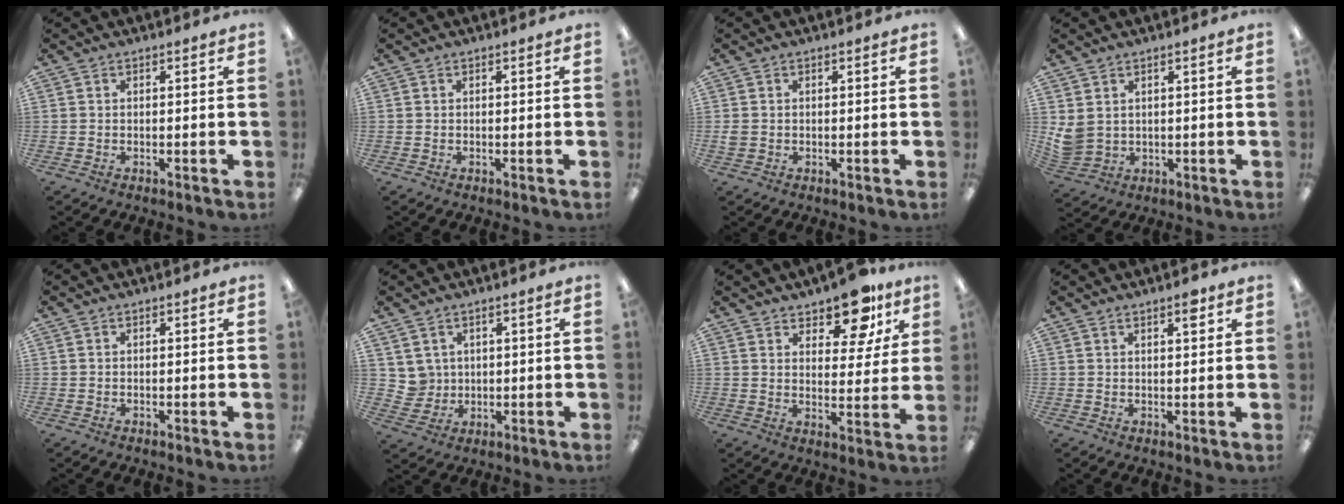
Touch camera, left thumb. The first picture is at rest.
{"total": 0.0}
{"total": 1.3, "force": [0.2, 1.2, 0.5], "torque": [-0.010, 0.004, 0.002]}
{"total": 4.4, "force": [2.3, 3.4, 1.6], "torque": [-0.045, -0.011, 0.045]}
{"total": 0.0}
{"total": 4.4, "force": [2.6, 3.5, -0.3], "torque": [-0.013, -0.004, 0.051]}
{"total": 12.2, "force": [9.3, 5.3, 5.9], "torque": [-0.073, -0.055, 0.162]}
{"total": 2.8, "force": [2.2, 0.7, 1.6], "torque": [-0.011, -0.011, 0.034]}